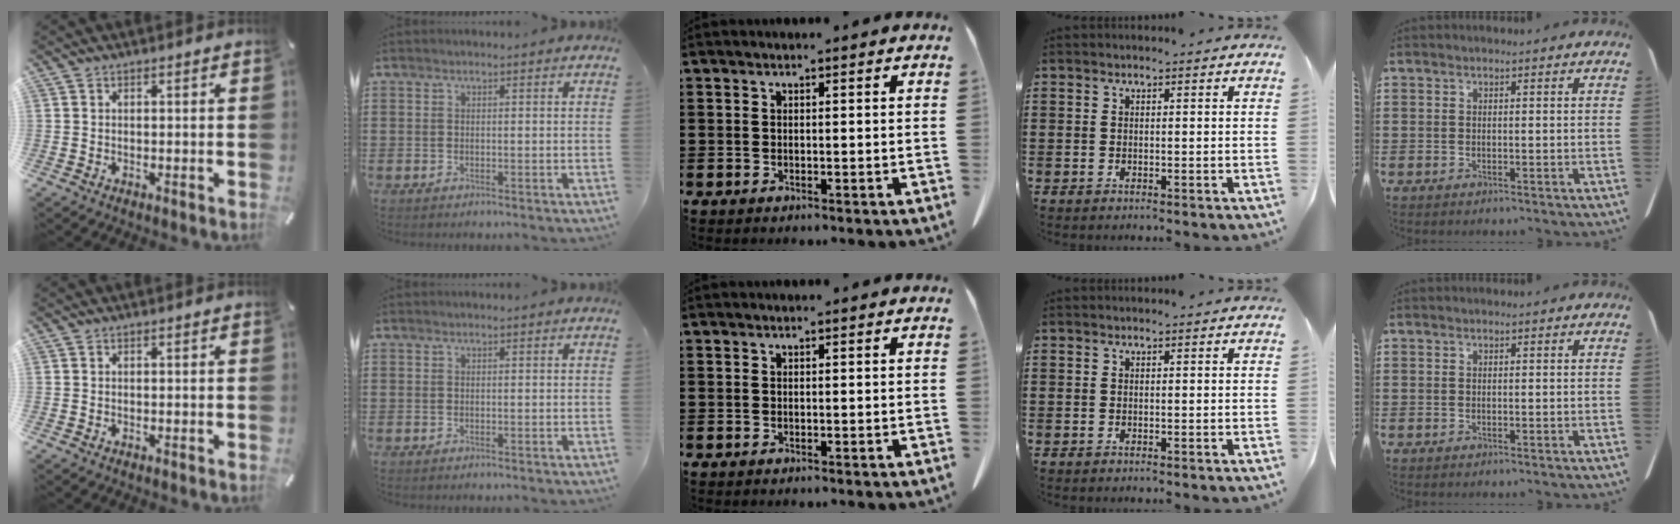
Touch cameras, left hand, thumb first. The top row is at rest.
{}